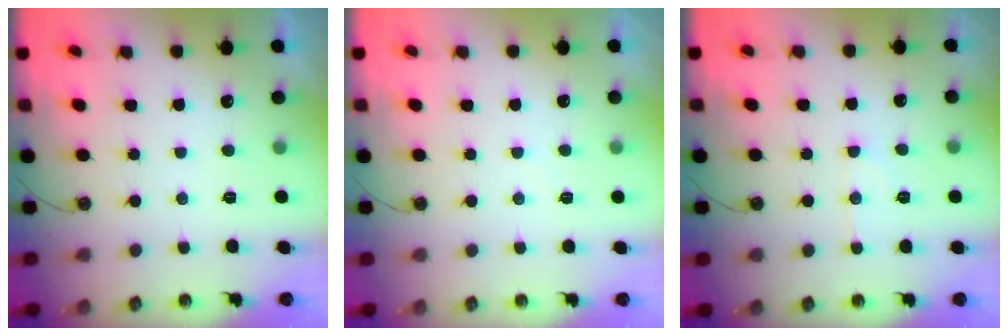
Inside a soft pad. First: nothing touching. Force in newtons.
{"total": 3.8, "press": 3.8, "slide": 0.5}
{"total": 7.0, "press": 6.9, "slide": 0.5}